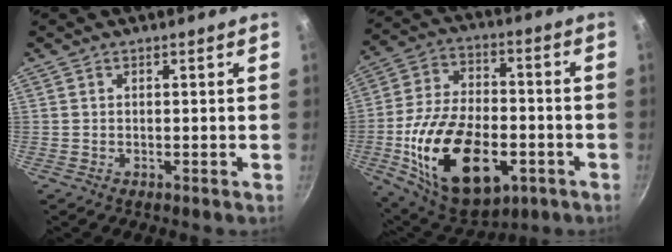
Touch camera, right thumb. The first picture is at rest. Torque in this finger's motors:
{"motor_torque": [-0.30, 1.58, 1.46, -1.31, 0.67]}